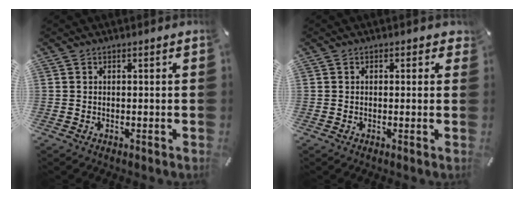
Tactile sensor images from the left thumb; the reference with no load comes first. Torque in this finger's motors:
{"motor_torque": [0.20, -0.19, 0.08, 0.08, -0.01]}